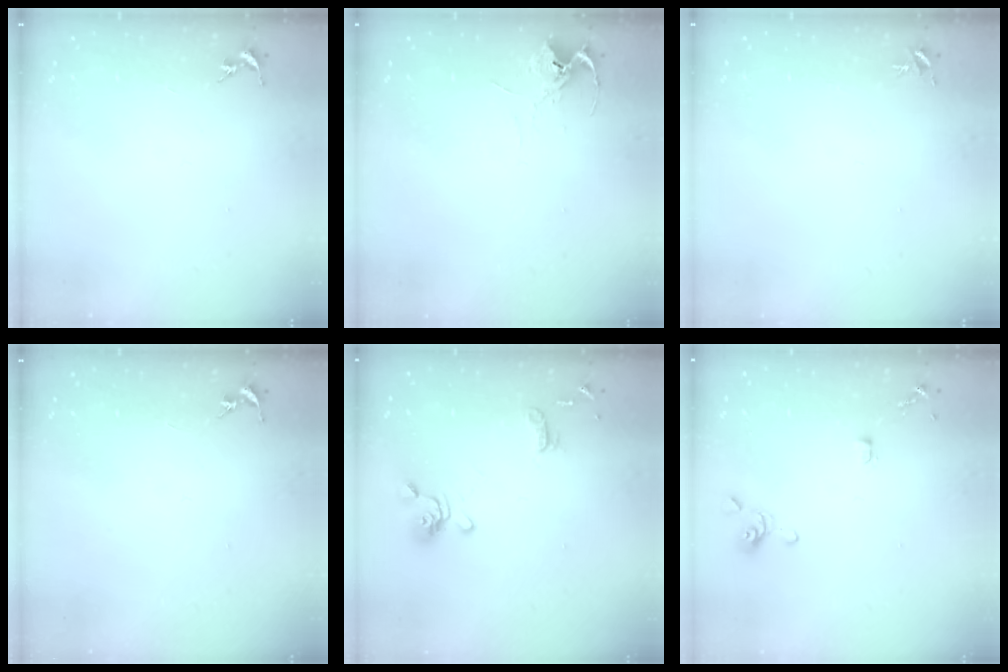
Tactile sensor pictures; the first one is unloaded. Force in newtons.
{"total": 5.9, "press": 5.9, "slide": 0.4}
{"total": 3.8, "press": 3.8, "slide": 0.5}
{"total": 0.0}
{"total": 11.5, "press": 11.4, "slide": 1.1}
{"total": 3.8, "press": 3.7, "slide": 0.9}